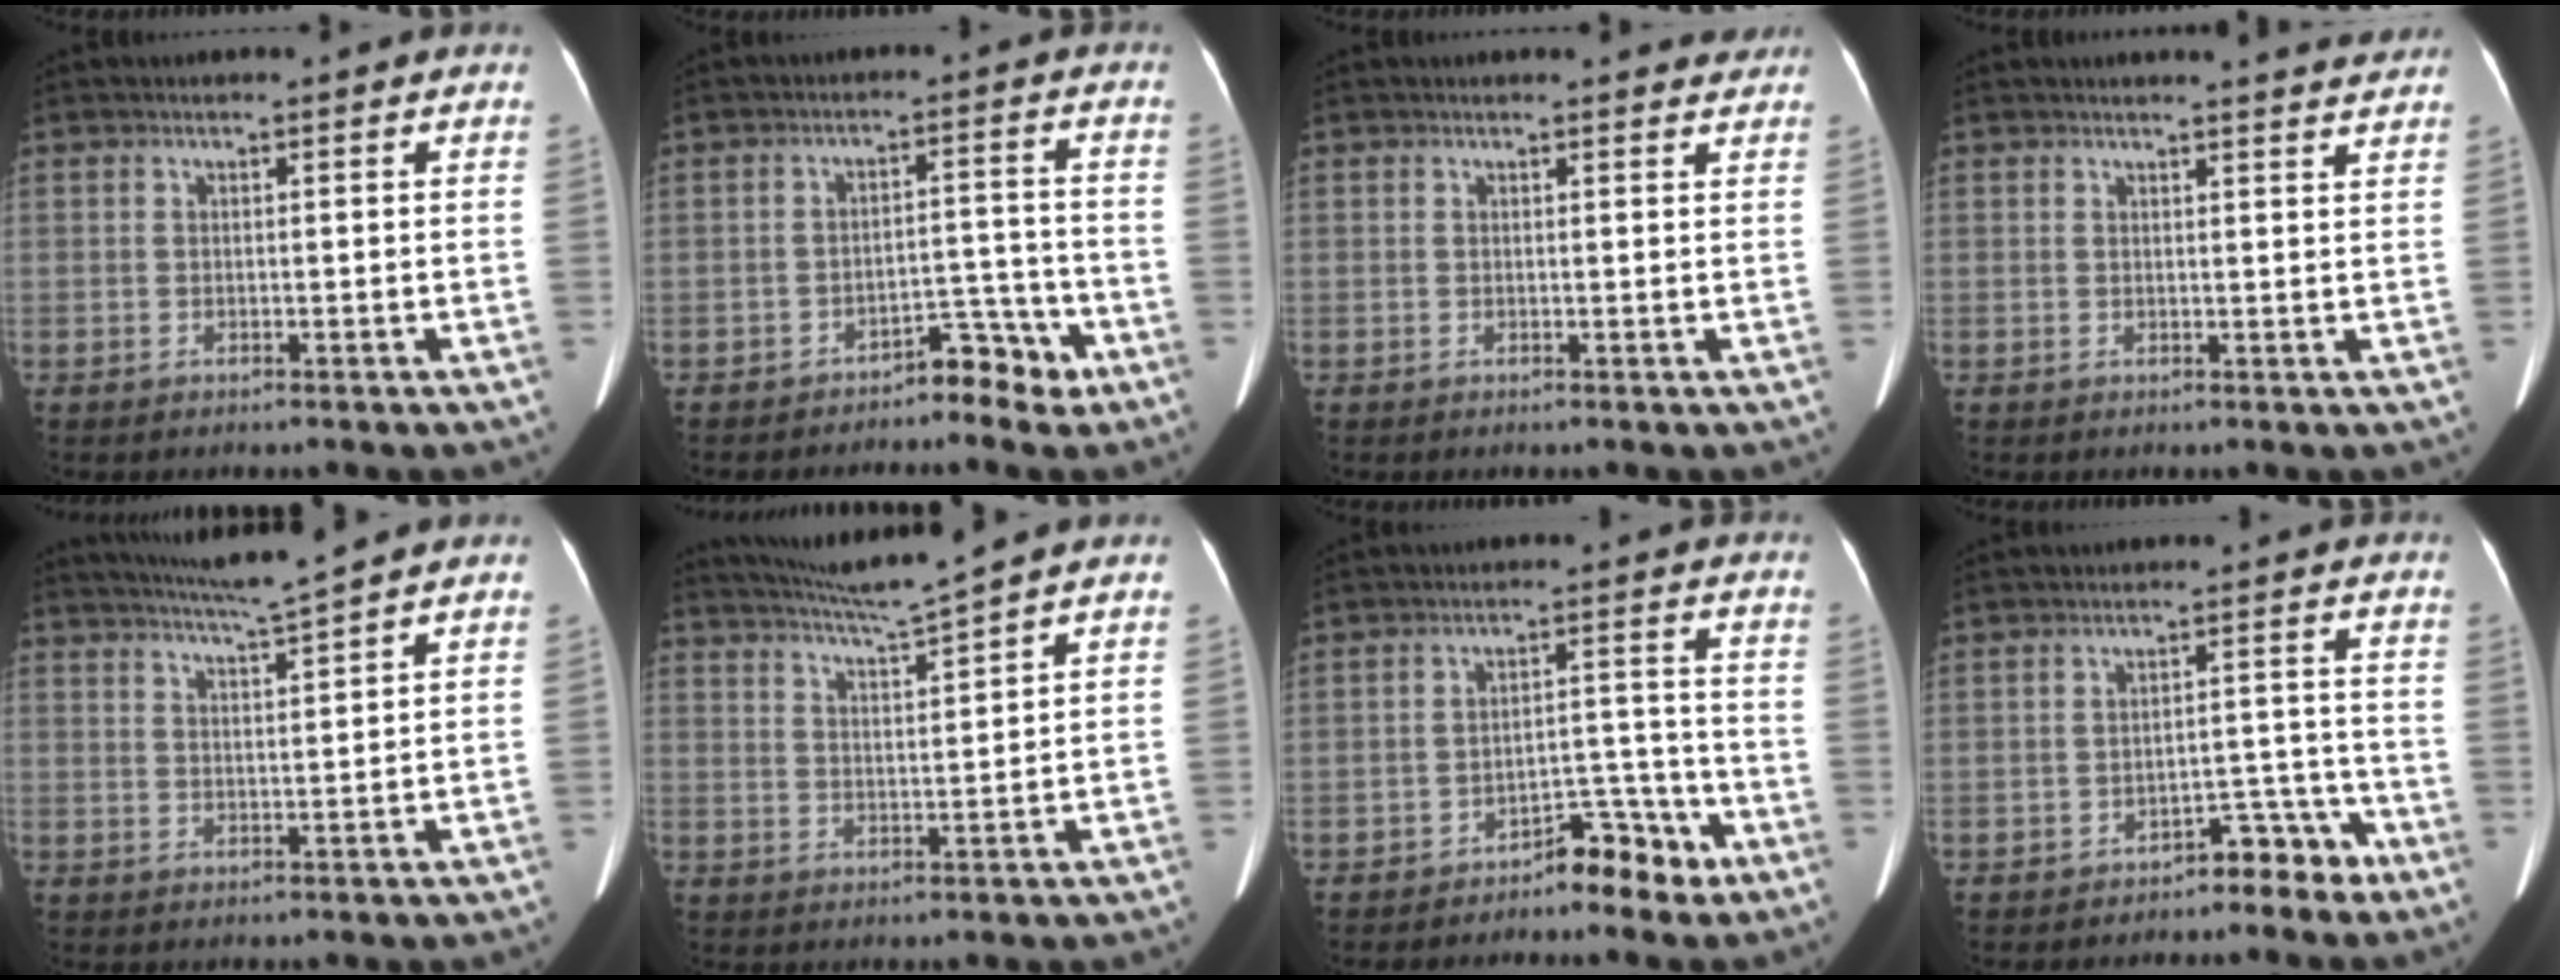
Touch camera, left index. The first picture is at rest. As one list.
[{"total": 5.1, "force": [-3.9, 2.2, 2.5], "torque": [-0.029, 0.021, -0.056]}, {"total": 1.8, "force": [1.7, 0.4, 0.1], "torque": [-0.006, -0.003, 0.008]}, {"total": 4.4, "force": [4.2, -0.4, 1.0], "torque": [-0.015, -0.008, 0.036]}, {"total": 5.9, "force": [5.2, -1.8, 2.1], "torque": [-0.041, -0.009, 0.092]}, {"total": 6.4, "force": [5.7, -2.2, 2.0], "torque": [-0.042, -0.011, 0.111]}, {"total": 5.9, "force": [-4.5, 2.4, 3.0], "torque": [-0.039, 0.027, -0.066]}, {"total": 4.8, "force": [-4.0, 2.1, 1.7], "torque": [-0.017, 0.024, -0.053]}]